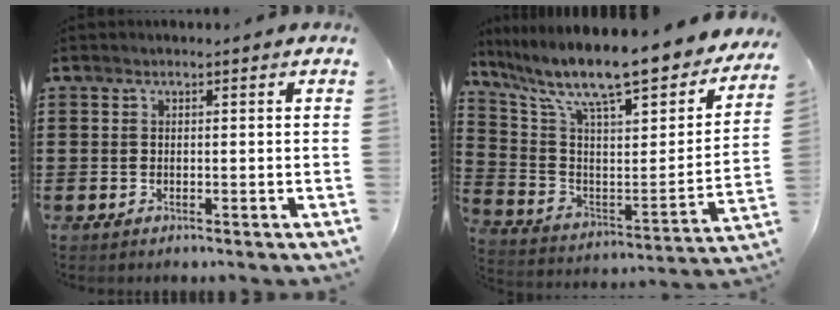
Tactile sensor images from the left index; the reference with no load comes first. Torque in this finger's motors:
{"motor_torque": [2.14, 0.00, 1.06, 0.21]}